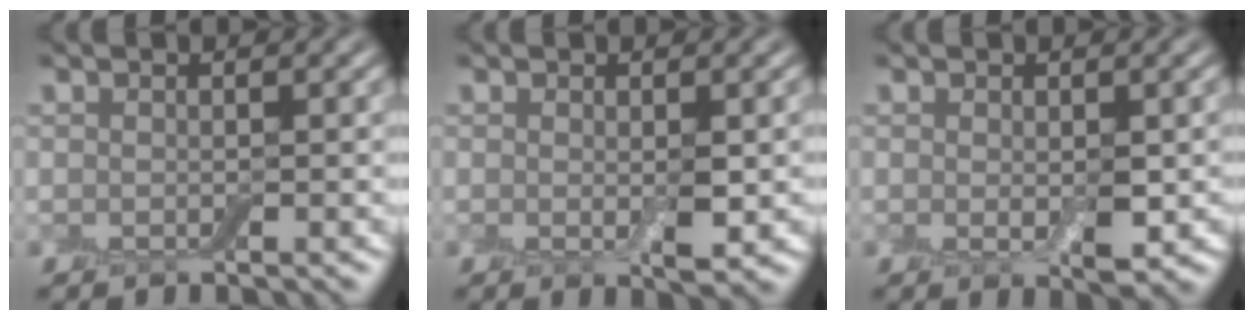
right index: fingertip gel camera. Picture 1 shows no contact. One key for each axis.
{"total": 2.4, "fx": -0.1, "fy": 0.6, "fz": 2.4, "tx": -0.039, "ty": -0.007, "tz": 0.000}
{"total": 2.9, "fx": -0.3, "fy": 1.2, "fz": 2.7, "tx": -0.045, "ty": -0.010, "tz": 0.001}